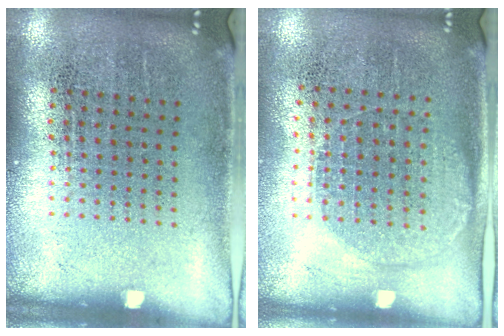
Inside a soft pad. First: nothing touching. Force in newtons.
{"total": 1.4, "press": 1.2, "slide": 0.6}